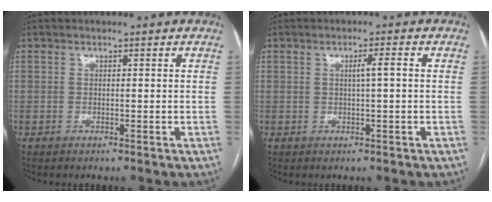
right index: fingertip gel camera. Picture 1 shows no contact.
{"total": 2.1, "force": [0.2, -0.3, 2.0], "torque": [-0.033, 0.003, 0.004]}